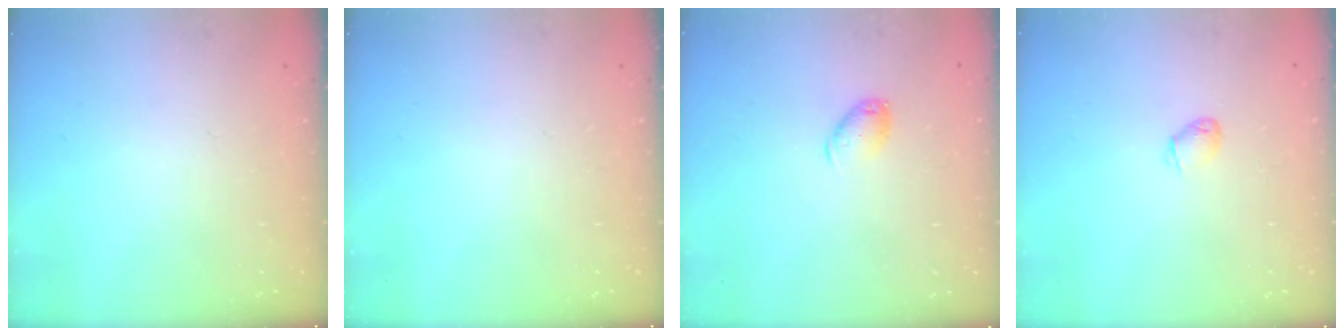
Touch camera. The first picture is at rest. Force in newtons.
{"total": 0.0}
{"total": 6.3, "press": 6.3, "slide": 0.2}
{"total": 2.4, "press": 2.4, "slide": 0.4}